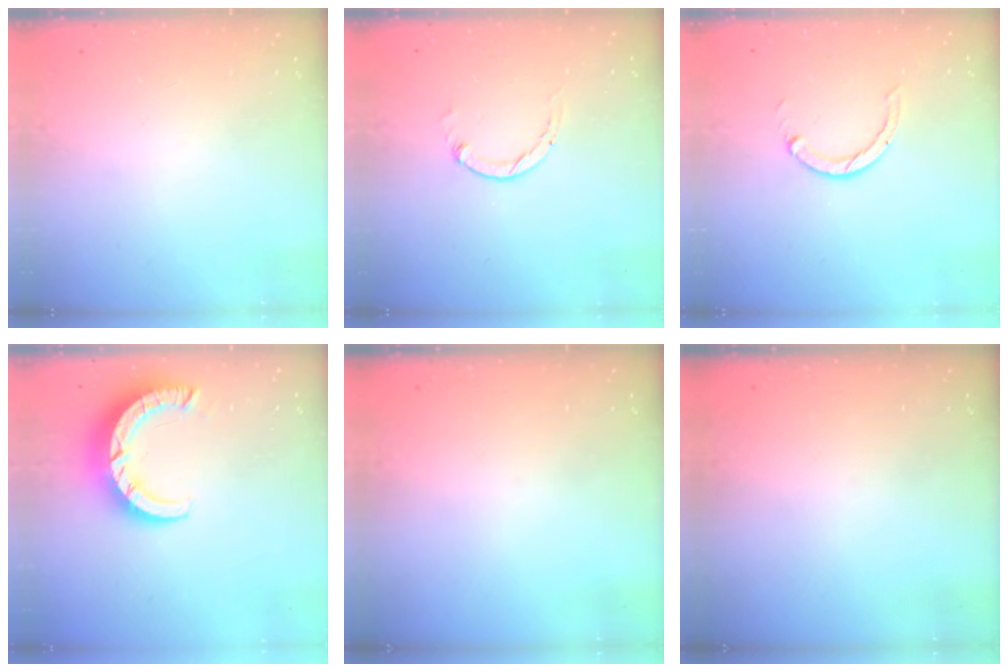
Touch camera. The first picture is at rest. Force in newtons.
{"total": 1.2, "press": 1.2, "slide": 0.3}
{"total": 2.0, "press": 2.0, "slide": 0.3}
{"total": 8.9, "press": 8.8, "slide": 1.1}
{"total": 0.0}
{"total": 0.0}